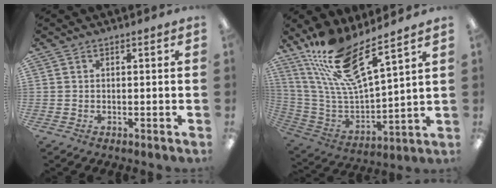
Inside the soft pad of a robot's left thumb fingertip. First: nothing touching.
{"total": 18.3, "force": [13.5, 4.1, 11.6], "torque": [-0.234, -0.085, 0.235]}